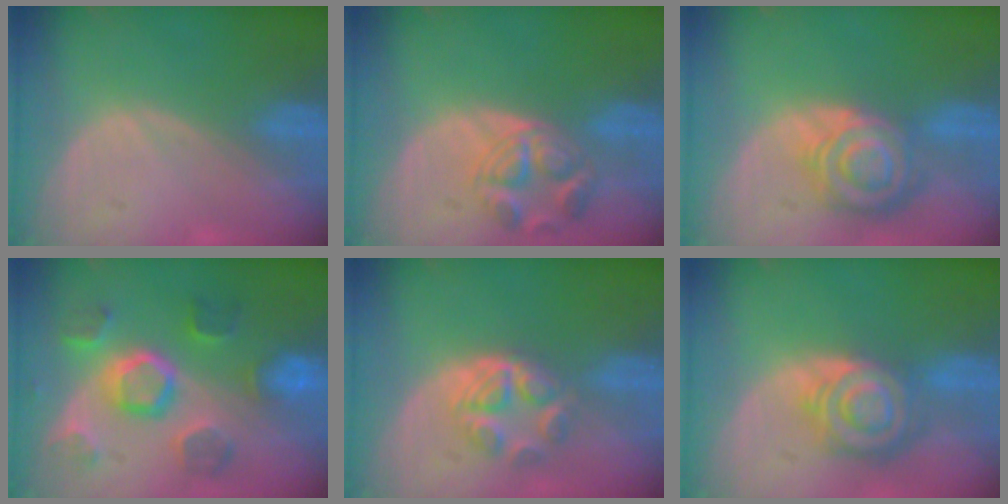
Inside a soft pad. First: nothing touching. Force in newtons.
{"total": 5.6, "press": 5.6, "slide": 0.2}
{"total": 8.6, "press": 7.5, "slide": 4.2}
{"total": 9.7, "press": 9.2, "slide": 3.1}
{"total": 6.3, "press": 5.3, "slide": 3.4}
{"total": 8.5, "press": 7.4, "slide": 4.3}